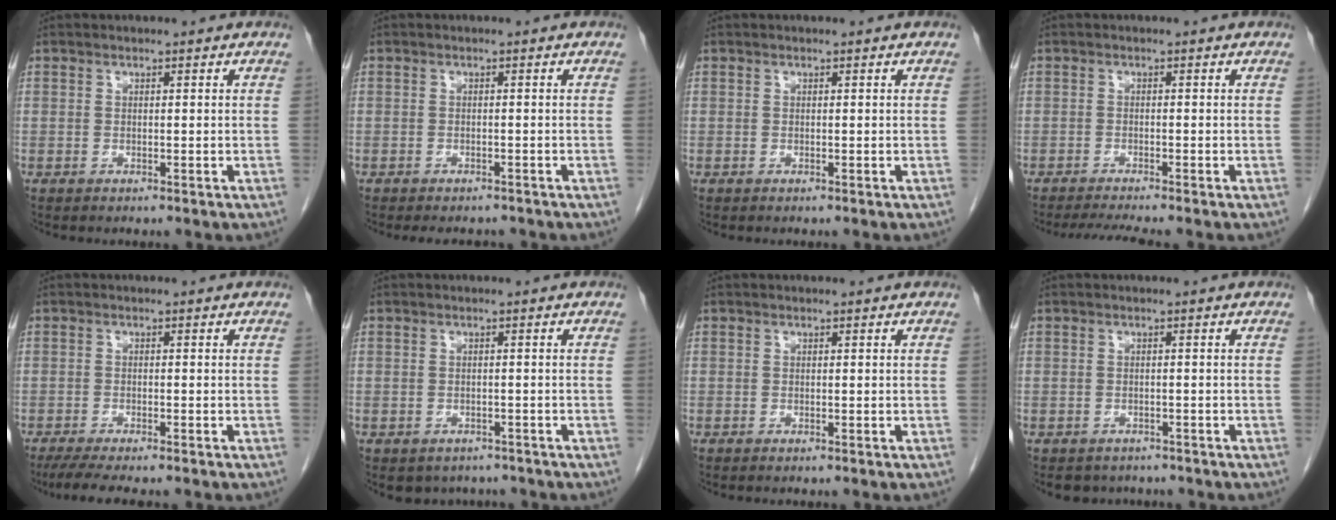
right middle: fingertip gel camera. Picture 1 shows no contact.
{"total": 5.3, "force": [-4.7, 1.8, 1.7], "torque": [-0.014, -0.003, -0.058]}
{"total": 0.0}
{"total": 4.3, "force": [-3.8, -0.7, 2.0], "torque": [-0.031, -0.013, -0.063]}
{"total": 6.6, "force": [-5.4, 0.6, 3.7], "torque": [-0.054, -0.015, -0.085]}
{"total": 4.6, "force": [-3.7, 2.6, 0.5], "torque": [0.005, 0.009, -0.045]}
{"total": 0.0}
{"total": 3.8, "force": [-3.3, 1.9, 0.3], "torque": [0.000, 0.004, -0.042]}